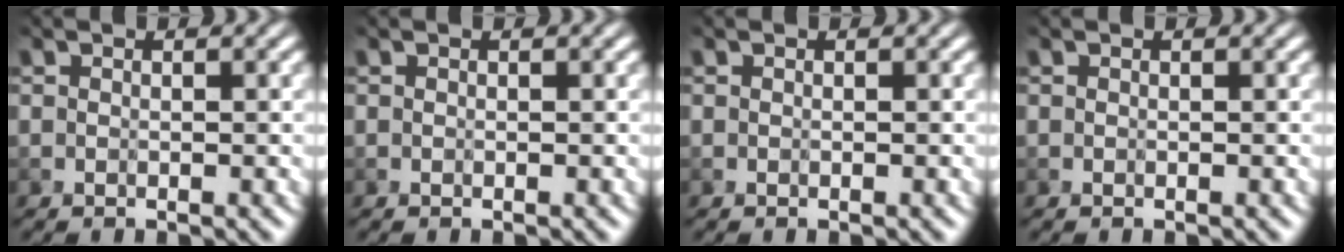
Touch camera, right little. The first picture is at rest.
{"total": 0.0}
{"total": 0.0}
{"total": 0.0}